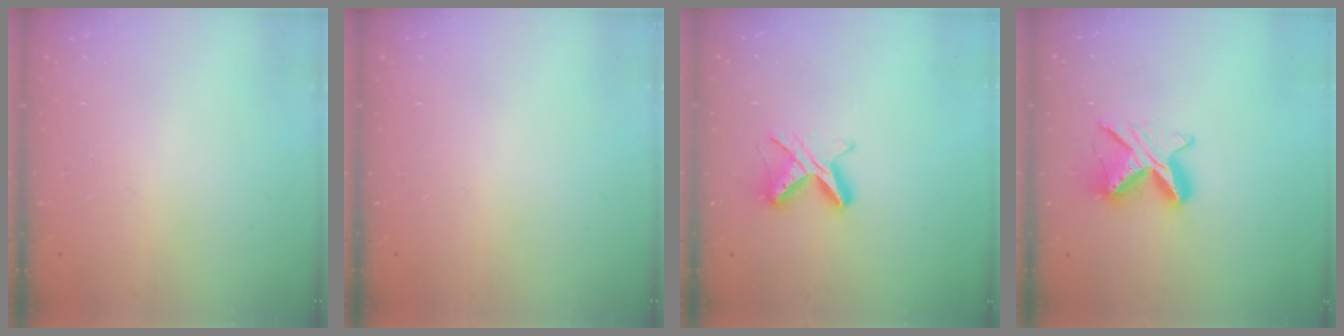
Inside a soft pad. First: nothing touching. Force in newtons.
{"total": 0.0}
{"total": 7.5, "press": 7.4, "slide": 0.8}
{"total": 9.0, "press": 9.0, "slide": 0.7}